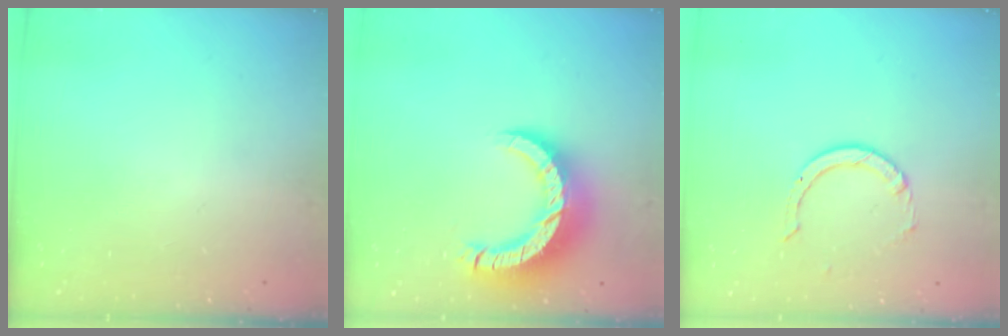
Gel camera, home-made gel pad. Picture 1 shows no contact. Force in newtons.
{"total": 12.9, "press": 12.9, "slide": 1.3}
{"total": 1.7, "press": 1.7, "slide": 0.1}